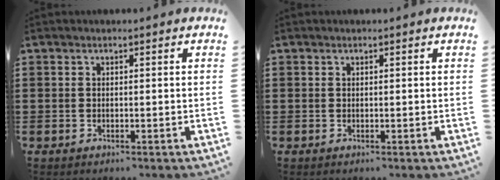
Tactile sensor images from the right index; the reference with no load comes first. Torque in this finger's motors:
{"motor_torque": [-0.05, 0.26, 0.05, 0.01]}